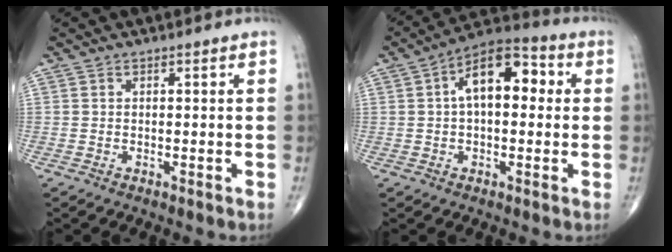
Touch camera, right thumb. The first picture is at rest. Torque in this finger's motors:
{"motor_torque": [2.18, 2.44, 0.94, -0.07, 0.10]}